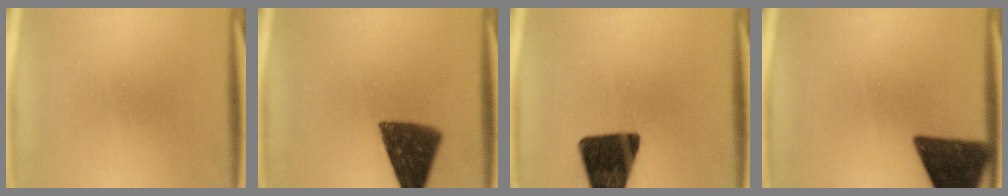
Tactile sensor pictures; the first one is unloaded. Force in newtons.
{"total": 11.3}
{"total": 15.9}
{"total": 13.7}